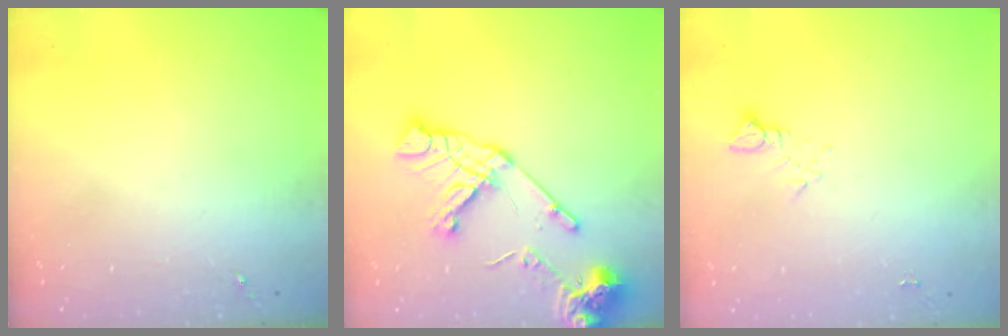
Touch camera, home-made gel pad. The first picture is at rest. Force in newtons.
{"total": 16.3, "press": 16.2, "slide": 2.1}
{"total": 2.7, "press": 2.7, "slide": 0.2}